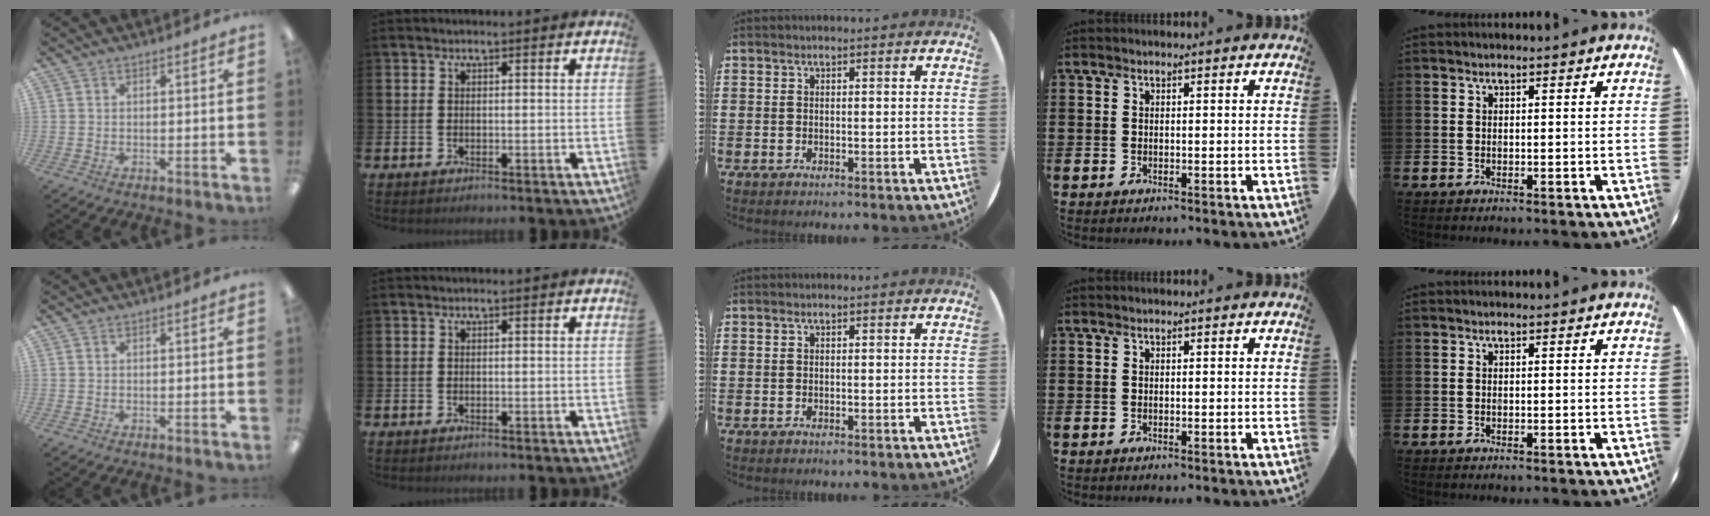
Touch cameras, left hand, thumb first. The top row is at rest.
{}